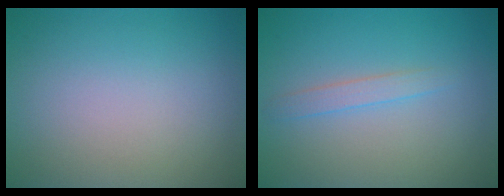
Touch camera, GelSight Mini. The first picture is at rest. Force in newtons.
{"total": 1.4, "press": 1.4, "slide": 0.1}